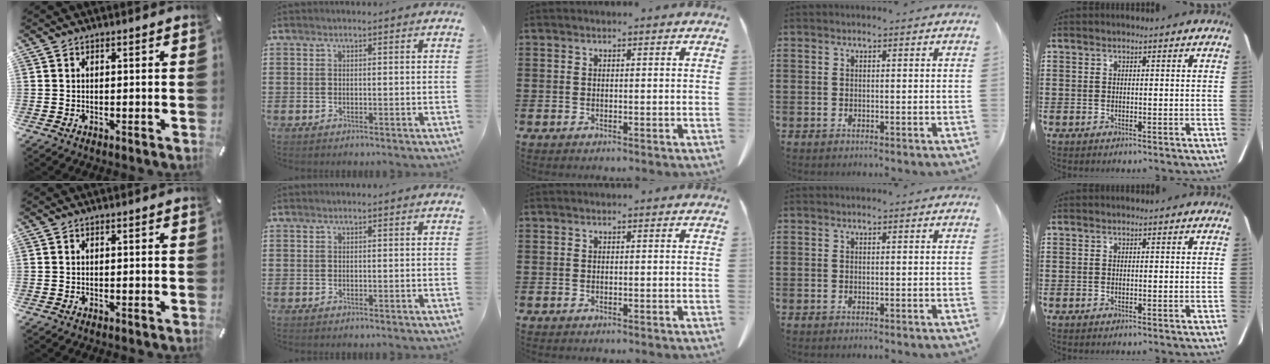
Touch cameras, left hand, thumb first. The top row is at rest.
{}